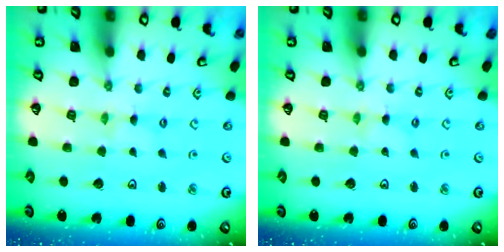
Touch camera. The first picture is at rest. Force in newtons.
{"total": 0.0}